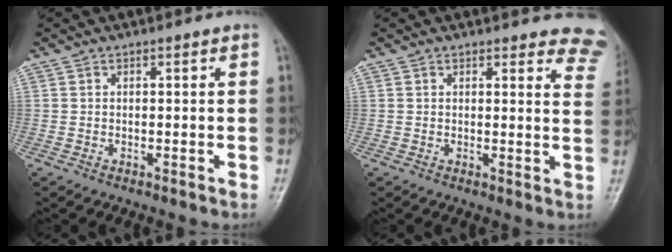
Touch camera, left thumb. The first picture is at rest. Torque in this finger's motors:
{"motor_torque": [0.17, 0.11, 0.07, -0.01, 0.06]}